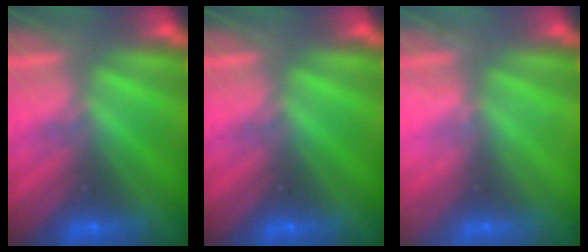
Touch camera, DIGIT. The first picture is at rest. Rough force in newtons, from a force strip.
{"total": 0.0}
{"total": 2.2}